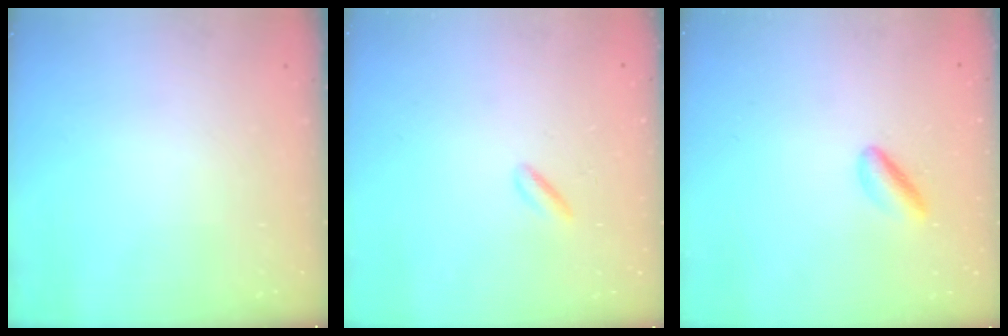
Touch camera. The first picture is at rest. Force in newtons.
{"total": 1.7, "press": 1.5, "slide": 0.7}
{"total": 3.4, "press": 3.4, "slide": 0.3}